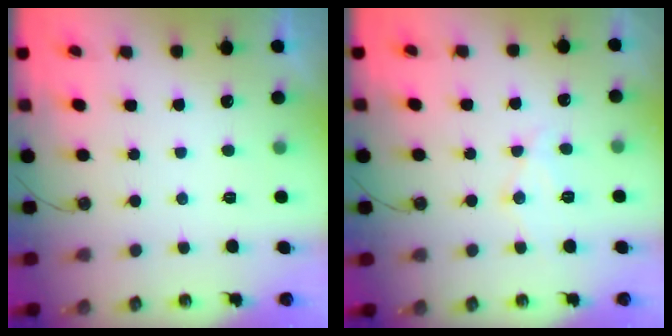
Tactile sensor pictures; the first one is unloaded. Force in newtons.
{"total": 9.5, "press": 9.5, "slide": 0.8}